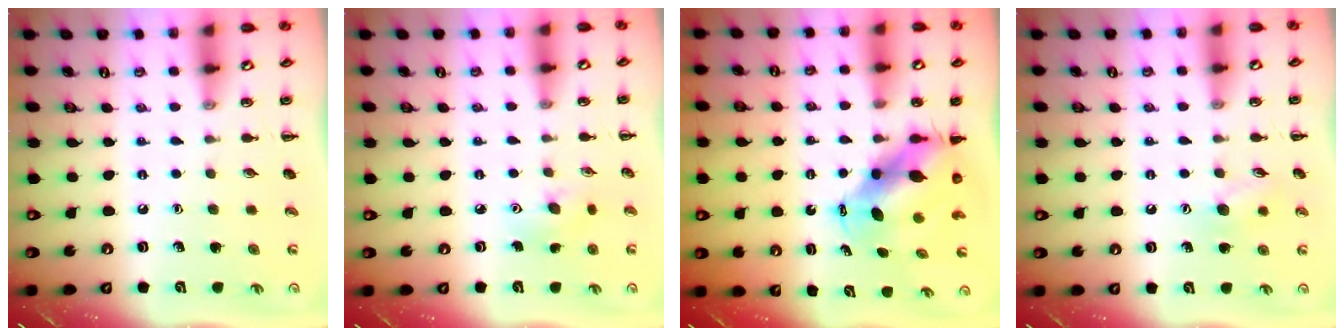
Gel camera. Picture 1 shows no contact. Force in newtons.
{"total": 5.6, "press": 5.5, "slide": 1.0}
{"total": 7.2, "press": 7.0, "slide": 1.9}
{"total": 7.3, "press": 7.2, "slide": 0.8}